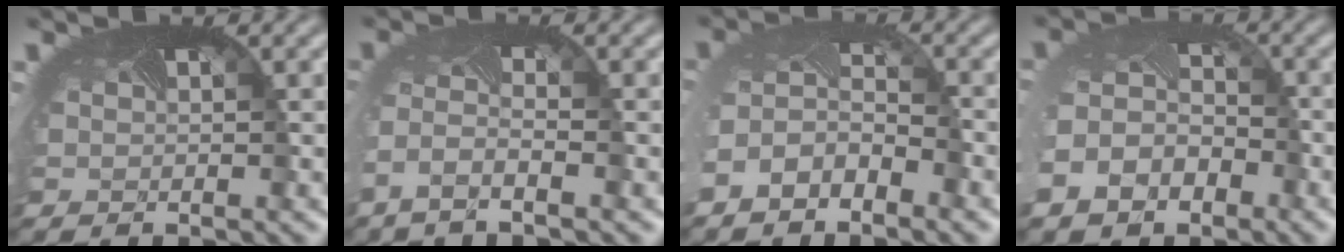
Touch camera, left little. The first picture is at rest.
{"total": 2.6, "force": [-2.1, 0.2, 1.6], "torque": [-0.046, -0.007, -0.048]}
{"total": 3.4, "force": [-2.5, 1.6, 1.8], "torque": [-0.043, -0.002, -0.051]}
{"total": 6.3, "force": [-3.5, 4.5, 2.7], "torque": [-0.067, -0.030, -0.053]}